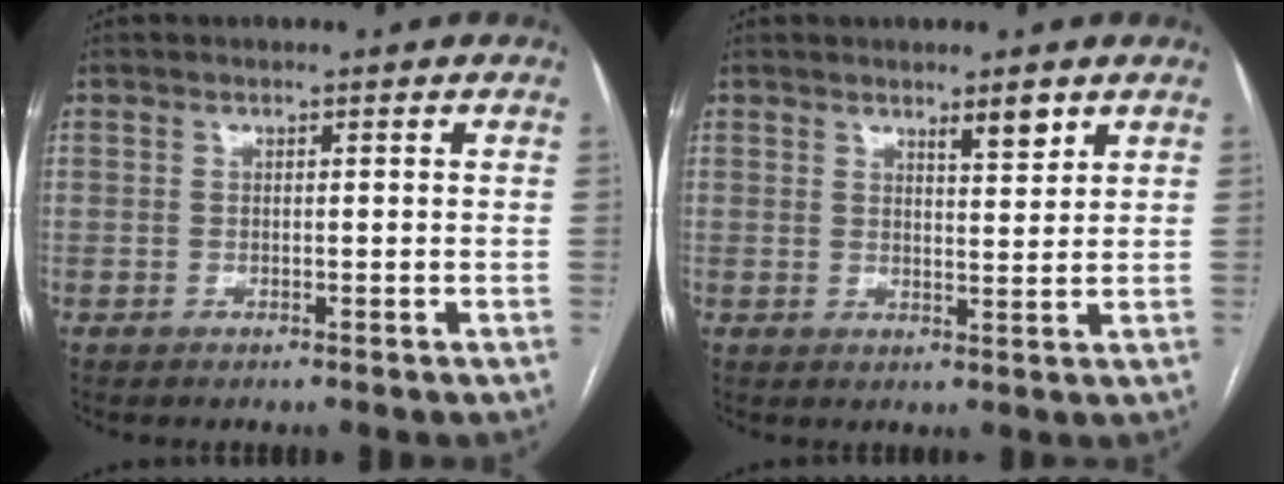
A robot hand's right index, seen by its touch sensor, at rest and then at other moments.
{"total": 3.1, "force": [2.2, 0.4, 2.1], "torque": [-0.035, -0.004, 0.037]}